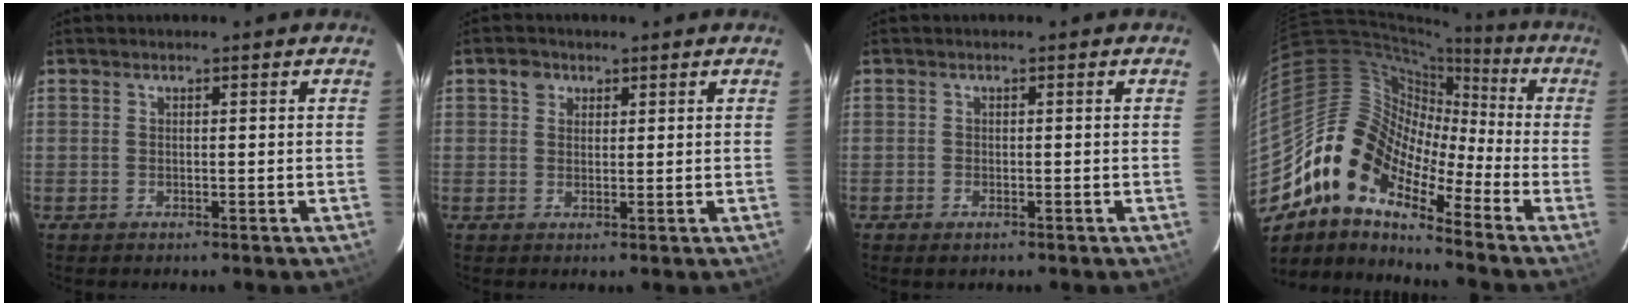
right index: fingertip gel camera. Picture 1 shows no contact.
{"total": 2.5, "force": [1.1, 2.2, 0.6], "torque": [-0.009, 0.011, 0.017]}
{"total": 1.2, "force": [-0.8, 0.8, 0.5], "torque": [-0.011, -0.004, -0.015]}
{"total": 13.9, "force": [-8.9, 7.1, 8.0], "torque": [-0.131, 0.012, -0.194]}